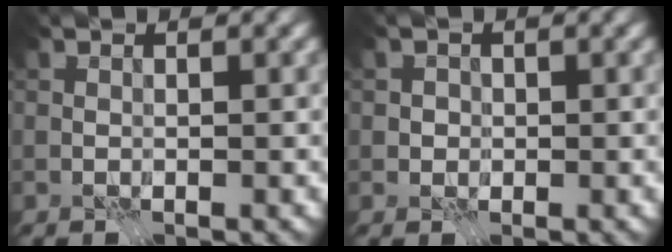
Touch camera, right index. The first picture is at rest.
{"total": 1.2, "force": [-0.3, 1.1, 0.2], "torque": [0.003, -0.002, 0.001]}